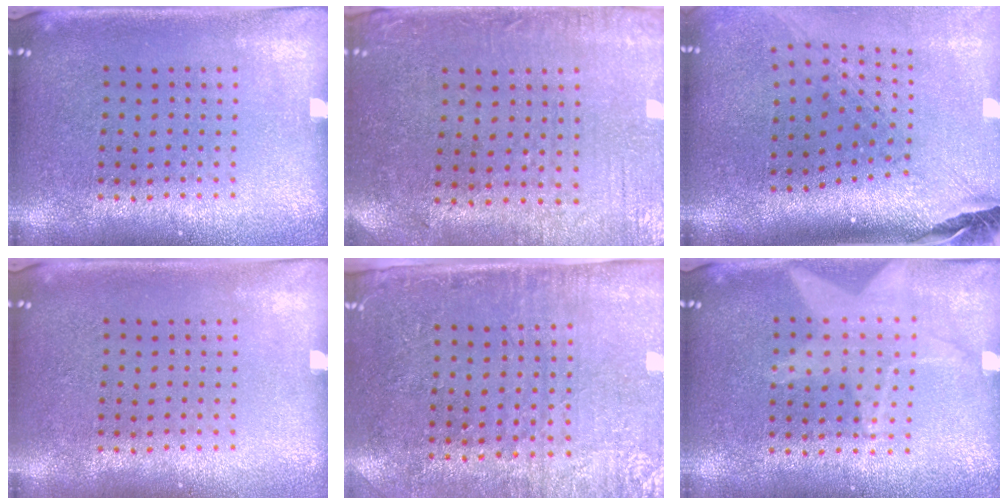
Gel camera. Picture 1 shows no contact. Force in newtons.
{"total": 0.6, "press": 0.3, "slide": 0.5}
{"total": 2.8, "press": 2.0, "slide": 1.9}
{"total": 0.0}
{"total": 2.9, "press": 2.5, "slide": 1.5}
{"total": 0.5, "press": 0.5, "slide": 0.0}